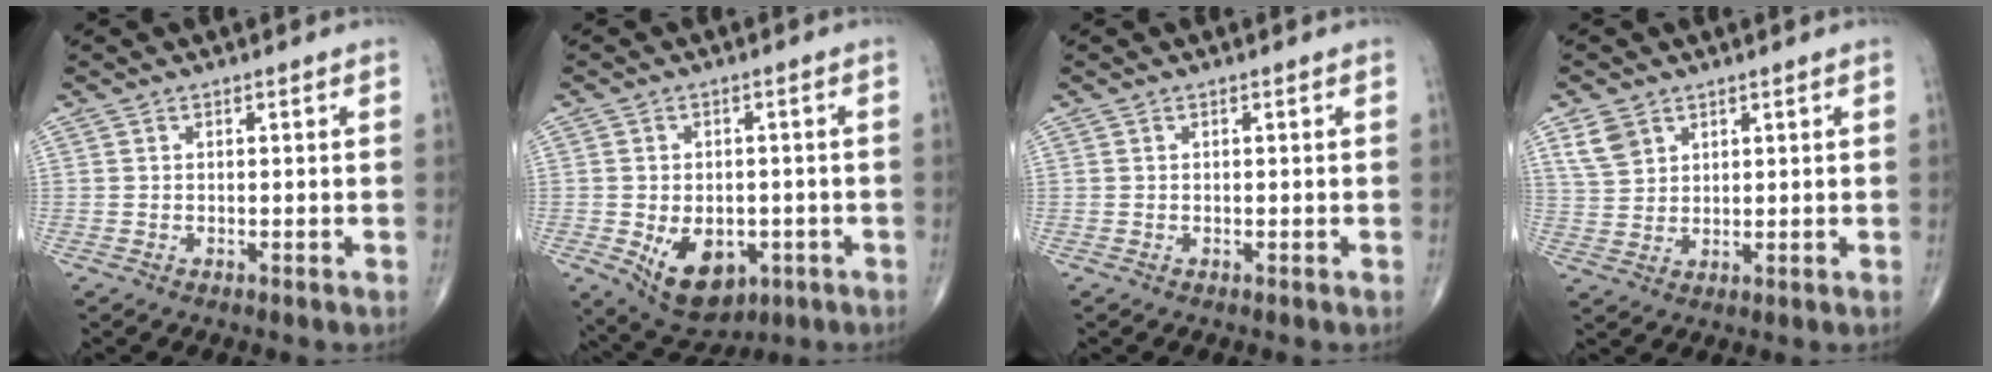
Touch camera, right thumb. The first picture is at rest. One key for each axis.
{"total": 10.9, "fx": -3.6, "fy": 7.2, "fz": 7.3, "tx": -0.090, "ty": 0.005, "tz": -0.038}
{"total": 0.0}
{"total": 5.0, "fx": 2.9, "fy": 3.5, "fz": 2.1, "tx": -0.030, "ty": -0.011, "tz": 0.063}